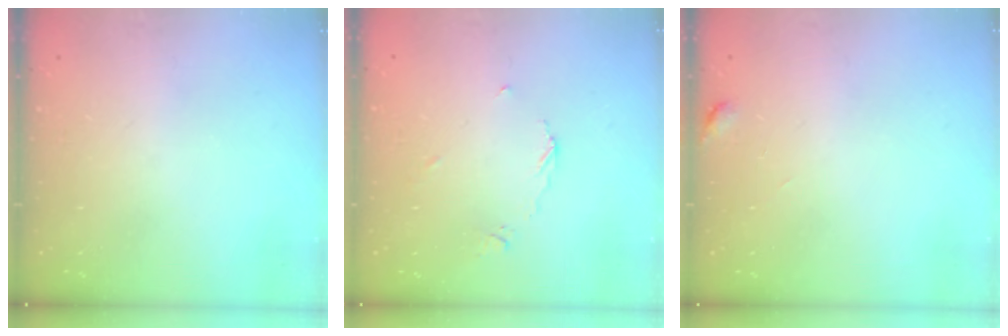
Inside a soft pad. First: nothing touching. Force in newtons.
{"total": 4.3, "press": 4.3, "slide": 0.6}
{"total": 3.1, "press": 3.1, "slide": 0.3}